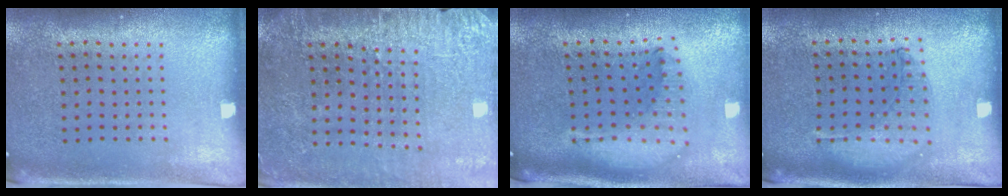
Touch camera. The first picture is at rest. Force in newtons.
{"total": 2.9, "press": 2.9, "slide": 0.4}
{"total": 2.2, "press": 1.7, "slide": 1.4}
{"total": 1.0, "press": 0.9, "slide": 0.3}